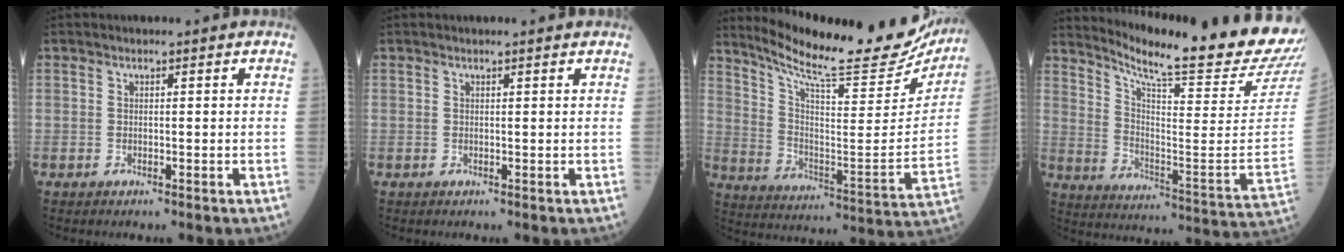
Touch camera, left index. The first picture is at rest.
{"total": 1.4, "force": [1.3, -0.1, 0.5], "torque": [-0.013, 0.004, 0.017]}
{"total": 25.6, "force": [23.0, 3.3, 10.7], "torque": [-0.181, -0.070, 0.319]}
{"total": 23.5, "force": [21.6, -1.3, 9.3], "torque": [-0.169, -0.116, 0.294]}